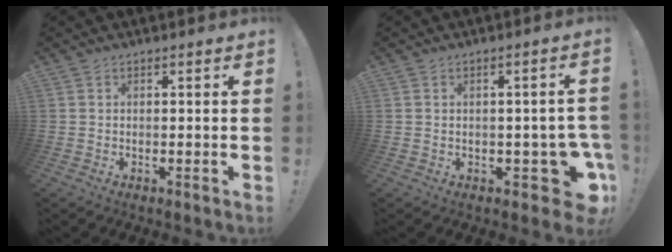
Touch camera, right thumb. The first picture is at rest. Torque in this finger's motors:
{"motor_torque": [1.18, 0.28, 0.36, -0.33, -0.01]}